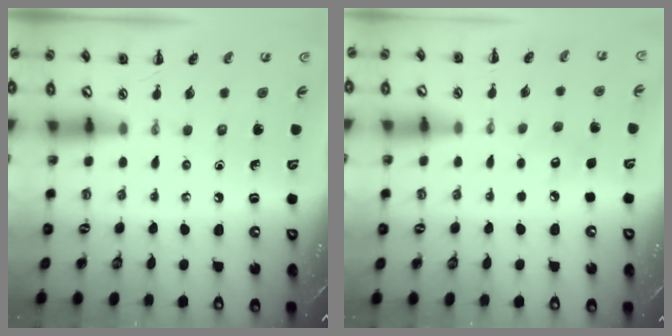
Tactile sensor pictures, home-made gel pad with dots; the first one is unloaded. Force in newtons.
{"total": 6.2, "press": 6.0, "slide": 1.6}